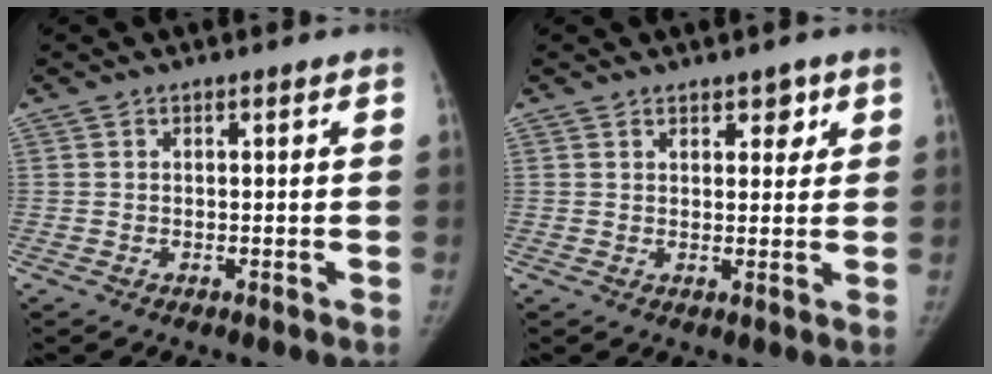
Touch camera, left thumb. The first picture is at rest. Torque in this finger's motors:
{"motor_torque": [-0.16, -0.01, -0.52, 0.04, -0.10]}